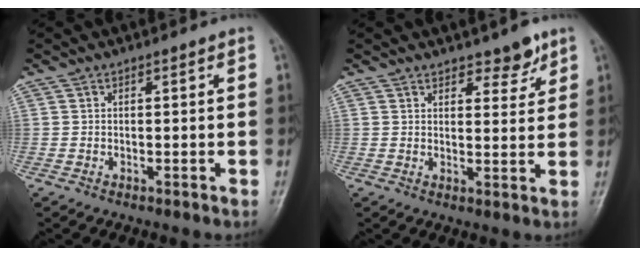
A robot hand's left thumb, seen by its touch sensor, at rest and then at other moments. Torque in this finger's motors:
{"motor_torque": [-0.27, -0.02, -0.24, -0.01, 0.01]}